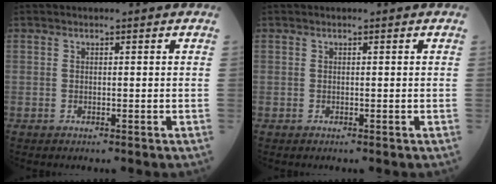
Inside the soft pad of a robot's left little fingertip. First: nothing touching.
{"total": 0.0}